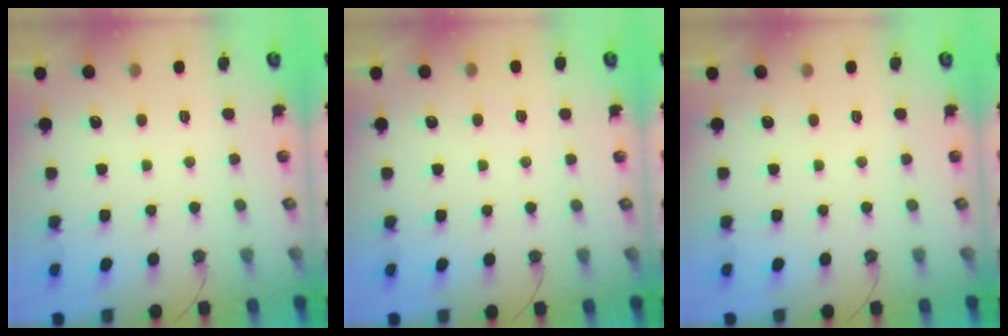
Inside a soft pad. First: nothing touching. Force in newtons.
{"total": 2.9, "press": 2.9, "slide": 0.2}
{"total": 0.0}